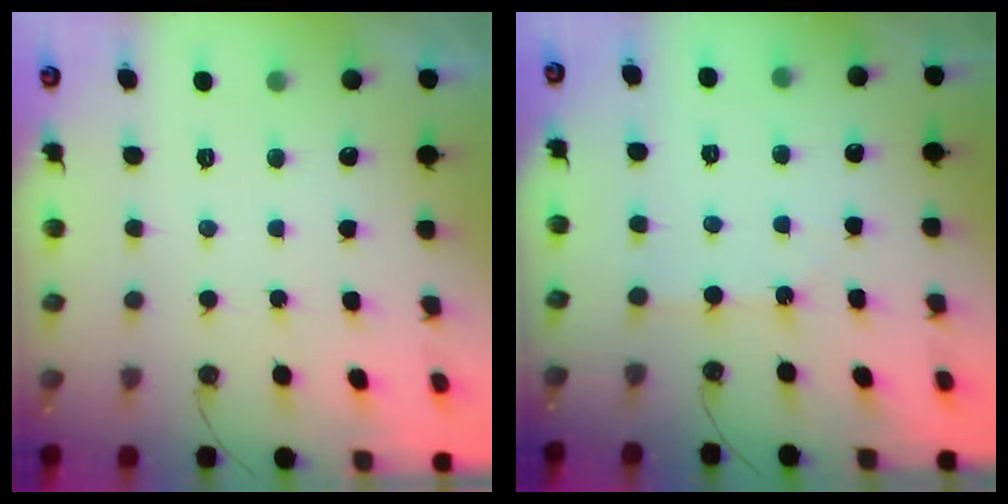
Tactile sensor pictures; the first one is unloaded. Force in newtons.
{"total": 2.2, "press": 2.2, "slide": 0.3}